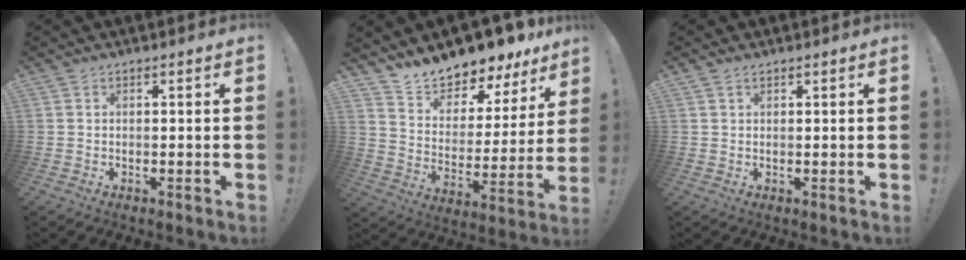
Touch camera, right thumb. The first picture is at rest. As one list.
[{"total": 11.6, "force": [11.4, 1.8, 1.1], "torque": [-0.039, -0.117, 0.198]}, {"total": 0.7, "force": [0.5, 0.3, 0.3], "torque": [-0.006, 0.000, 0.010]}]